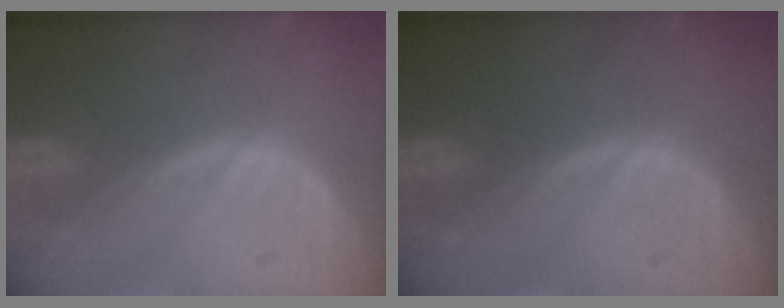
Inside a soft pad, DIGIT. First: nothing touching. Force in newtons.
{"total": 0.0}